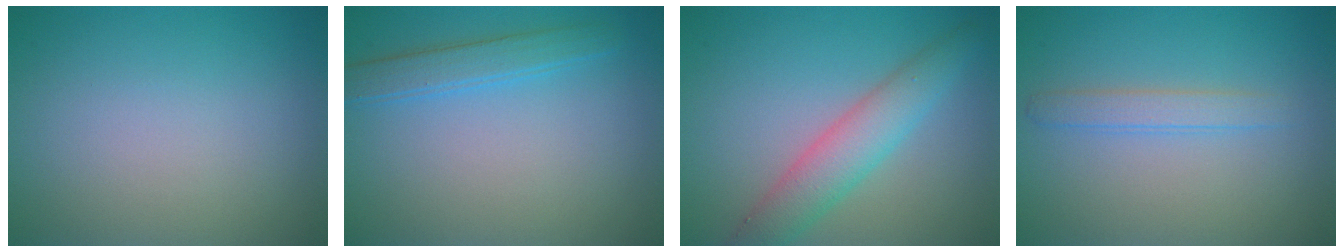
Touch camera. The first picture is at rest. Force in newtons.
{"total": 2.5, "press": 2.5, "slide": 0.1}
{"total": 4.3, "press": 4.3, "slide": 0.1}
{"total": 1.8, "press": 1.8, "slide": 0.0}